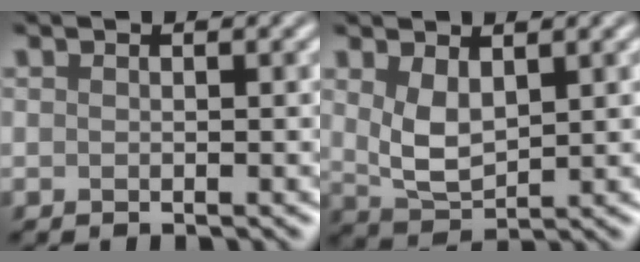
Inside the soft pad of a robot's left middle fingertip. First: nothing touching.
{"total": 3.6, "force": [1.2, 1.9, 2.7], "torque": [-0.067, -0.005, 0.031]}